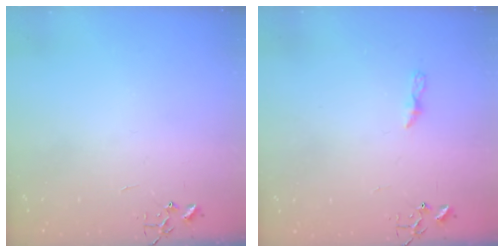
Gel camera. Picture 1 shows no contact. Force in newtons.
{"total": 3.7, "press": 3.7, "slide": 0.4}